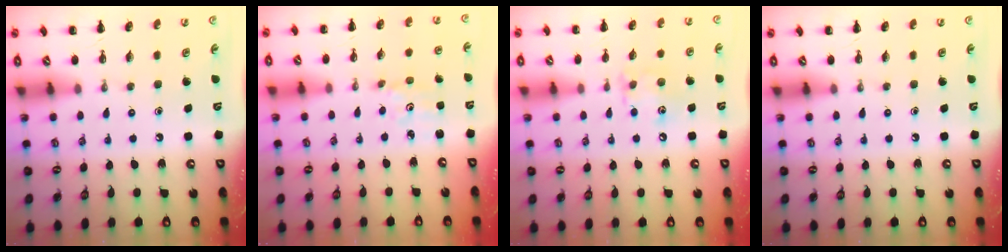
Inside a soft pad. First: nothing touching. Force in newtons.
{"total": 1.6, "press": 1.6, "slide": 0.4}
{"total": 7.9, "press": 7.8, "slide": 0.9}
{"total": 0.0}